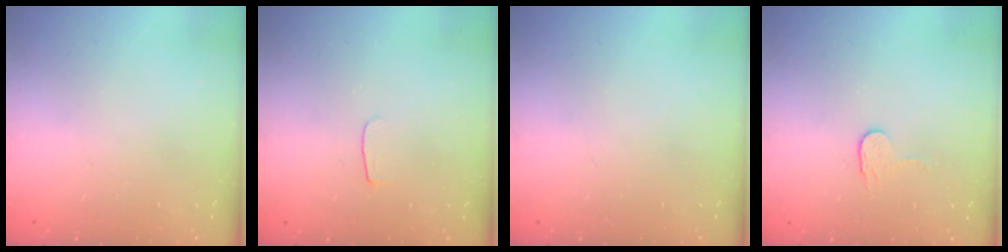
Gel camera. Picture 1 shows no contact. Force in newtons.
{"total": 3.0, "press": 3.0, "slide": 0.3}
{"total": 0.0}
{"total": 3.5, "press": 3.5, "slide": 0.2}